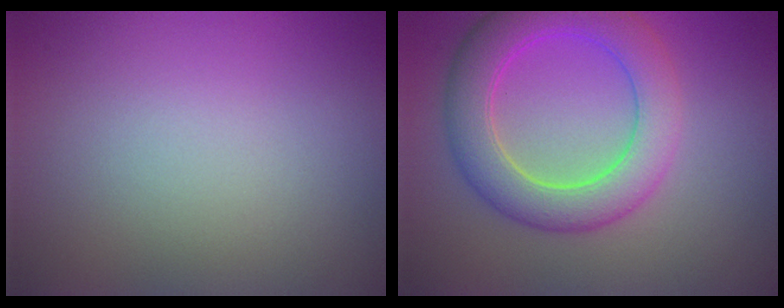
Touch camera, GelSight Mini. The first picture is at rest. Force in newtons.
{"total": 6.4, "press": 6.4, "slide": 0.5}